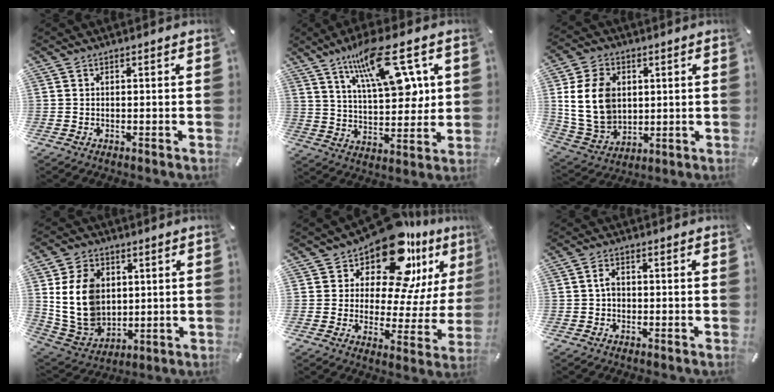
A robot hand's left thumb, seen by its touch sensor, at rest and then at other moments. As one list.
[{"total": 18.1, "force": [9.8, 7.4, 13.3], "torque": [-0.217, -0.033, 0.163]}, {"total": 14.0, "force": [2.8, 11.1, 8.1], "torque": [-0.187, -0.002, 0.051]}, {"total": 14.0, "force": [3.0, 11.5, 7.3], "torque": [-0.169, -0.012, 0.057]}, {"total": 17.1, "force": [13.2, 7.2, 8.0], "torque": [-0.130, -0.115, 0.226]}, {"total": 2.4, "force": [-0.1, 1.7, 1.6], "torque": [-0.031, 0.006, -0.005]}]